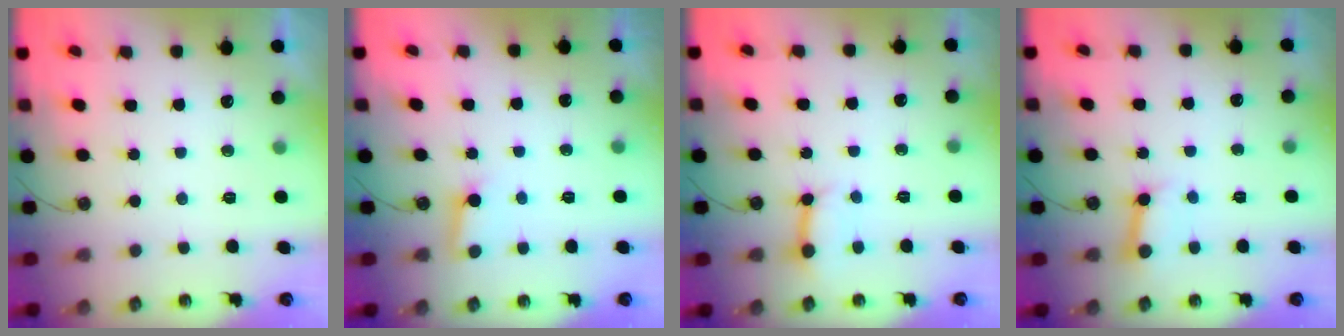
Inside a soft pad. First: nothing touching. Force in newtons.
{"total": 2.9, "press": 2.9, "slide": 0.2}
{"total": 7.9, "press": 7.9, "slide": 0.8}
{"total": 5.1, "press": 5.0, "slide": 0.7}